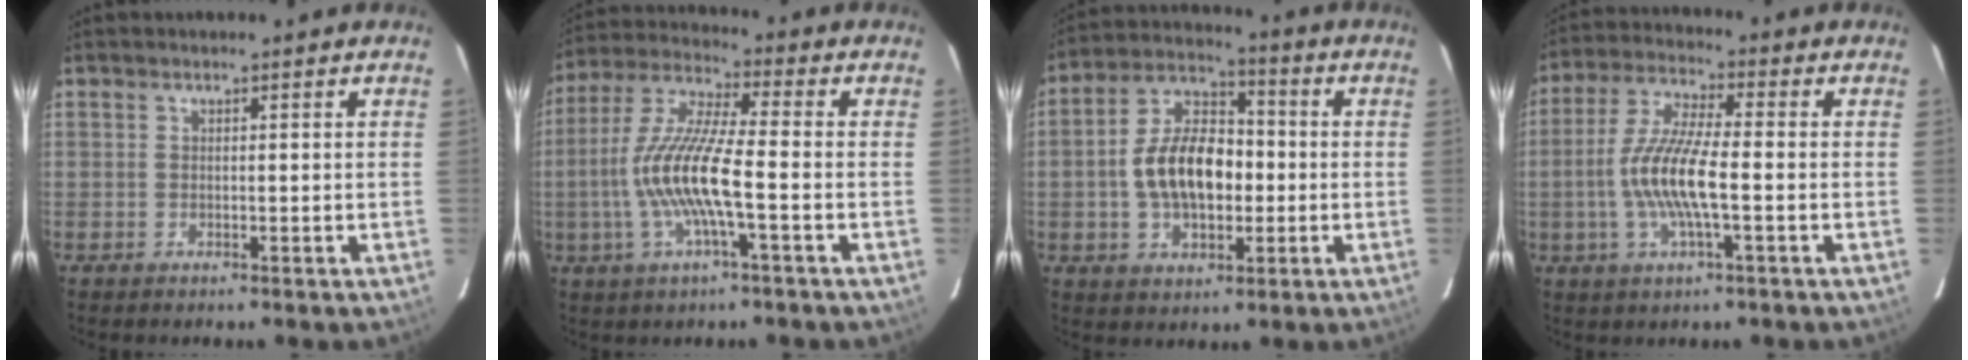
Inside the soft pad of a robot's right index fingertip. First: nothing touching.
{"total": 13.4, "force": [-3.0, 1.8, 12.9], "torque": [-0.264, 0.001, -0.060]}
{"total": 13.2, "force": [-1.5, 7.7, 10.6], "torque": [-0.199, 0.025, -0.024]}
{"total": 11.2, "force": [-2.2, 2.1, 10.8], "torque": [-0.224, 0.000, -0.044]}